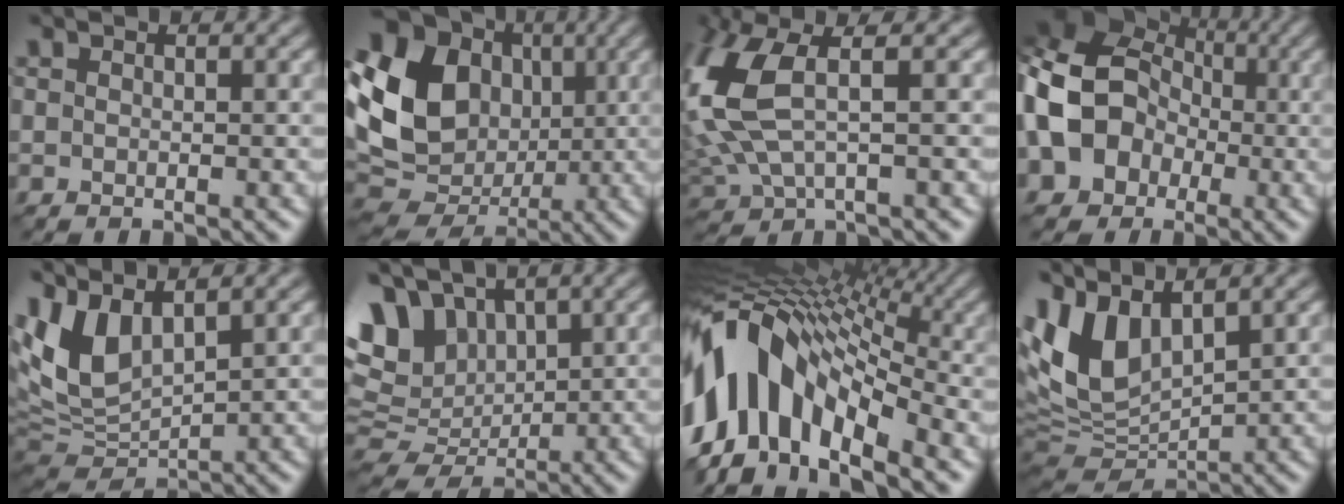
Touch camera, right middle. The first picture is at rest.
{"total": 15.8, "force": [1.4, 13.2, 8.6], "torque": [-0.187, 0.008, 0.023]}
{"total": 8.2, "force": [0.9, 3.6, 7.3], "torque": [-0.200, 0.001, 0.014]}
{"total": 12.9, "force": [-2.2, 10.7, 6.9], "torque": [-0.140, -0.002, -0.085]}
{"total": 6.5, "force": [2.0, 3.4, 5.2], "torque": [-0.124, -0.003, 0.034]}
{"total": 8.0, "force": [2.7, 5.6, 5.1], "torque": [-0.101, 0.015, 0.047]}
{"total": 12.8, "force": [-3.4, 7.4, 9.9], "torque": [-0.176, 0.028, -0.079]}
{"total": 7.3, "force": [2.7, 3.8, 5.6], "torque": [-0.130, -0.001, 0.050]}